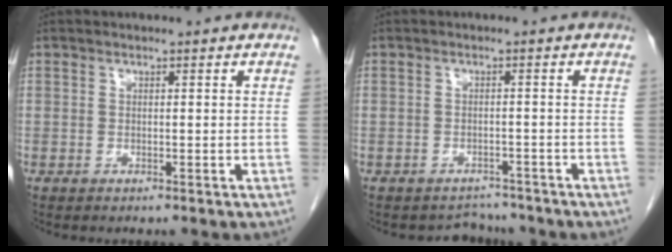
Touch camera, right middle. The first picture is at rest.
{"total": 2.8, "force": [-2.5, 1.1, -0.6], "torque": [0.005, 0.006, -0.033]}